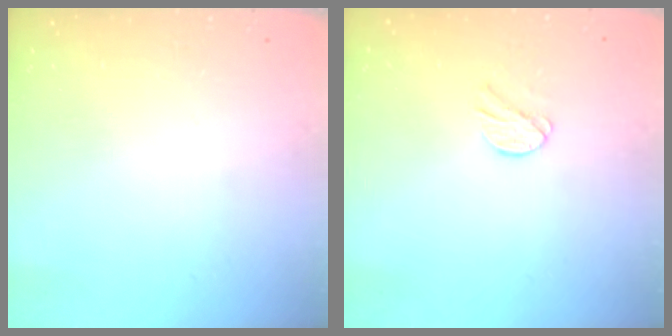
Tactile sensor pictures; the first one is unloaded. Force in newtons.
{"total": 8.5, "press": 8.4, "slide": 0.7}